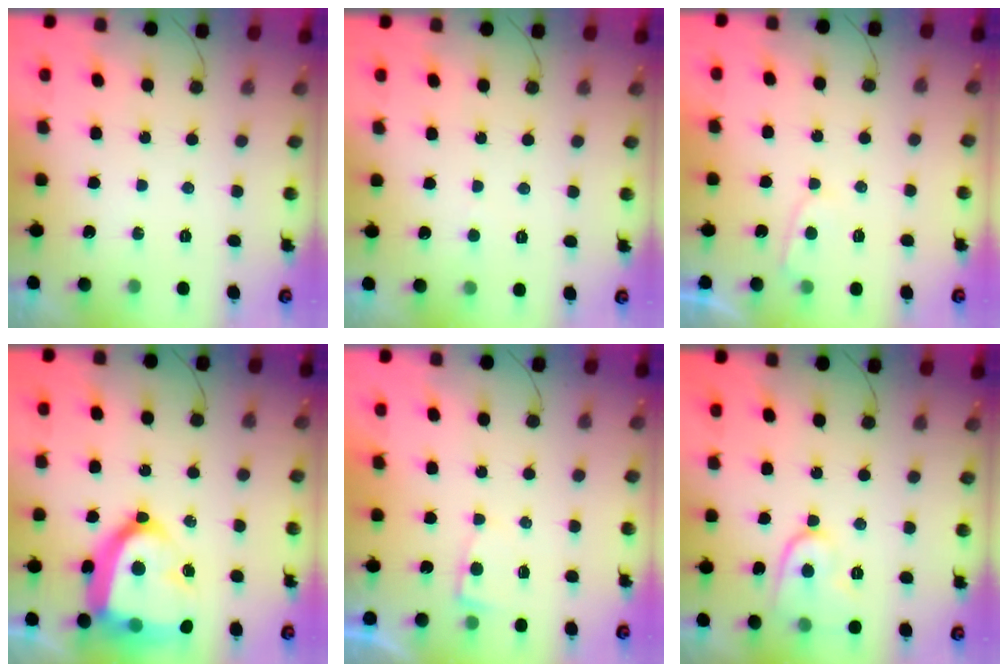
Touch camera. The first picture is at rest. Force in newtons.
{"total": 2.1, "press": 2.1, "slide": 0.2}
{"total": 2.9, "press": 2.9, "slide": 0.3}
{"total": 23.4, "press": 23.3, "slide": 1.9}
{"total": 2.2, "press": 2.2, "slide": 0.3}
{"total": 9.3, "press": 9.3, "slide": 0.9}